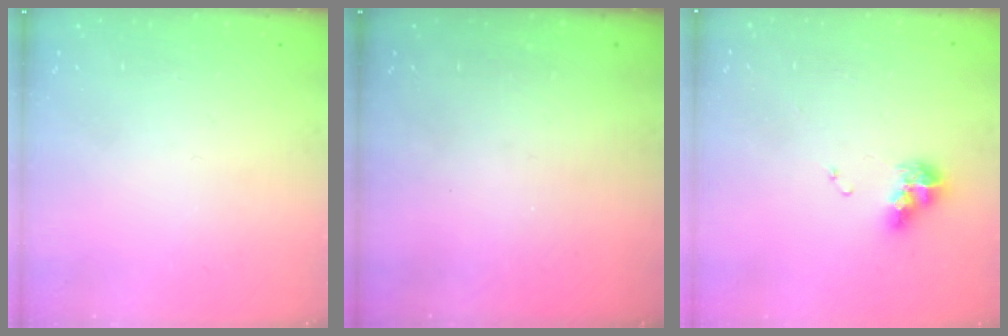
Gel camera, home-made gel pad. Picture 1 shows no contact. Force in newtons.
{"total": 0.0}
{"total": 9.5, "press": 9.5, "slide": 1.0}